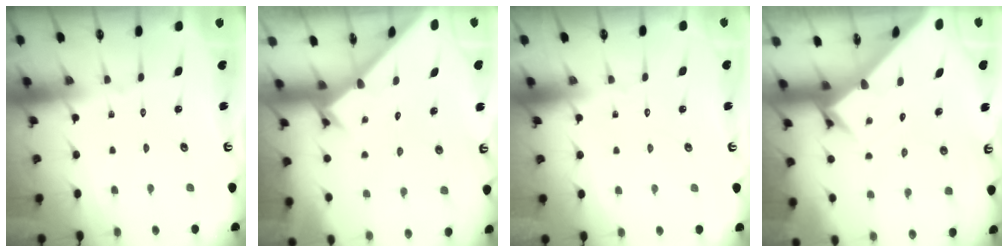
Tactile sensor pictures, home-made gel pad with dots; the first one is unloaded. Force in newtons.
{"total": 2.4, "press": 2.4, "slide": 0.1}
{"total": 1.7, "press": 1.7, "slide": 0.1}
{"total": 3.8, "press": 3.8, "slide": 0.3}